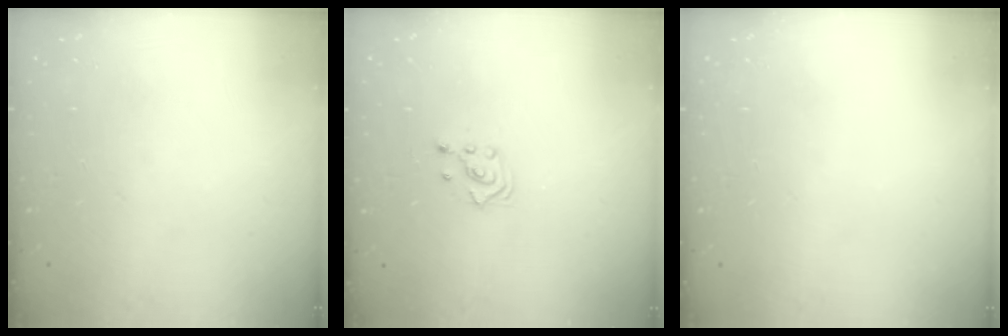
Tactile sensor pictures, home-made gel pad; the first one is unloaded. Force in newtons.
{"total": 2.5, "press": 2.3, "slide": 1.0}
{"total": 0.0}